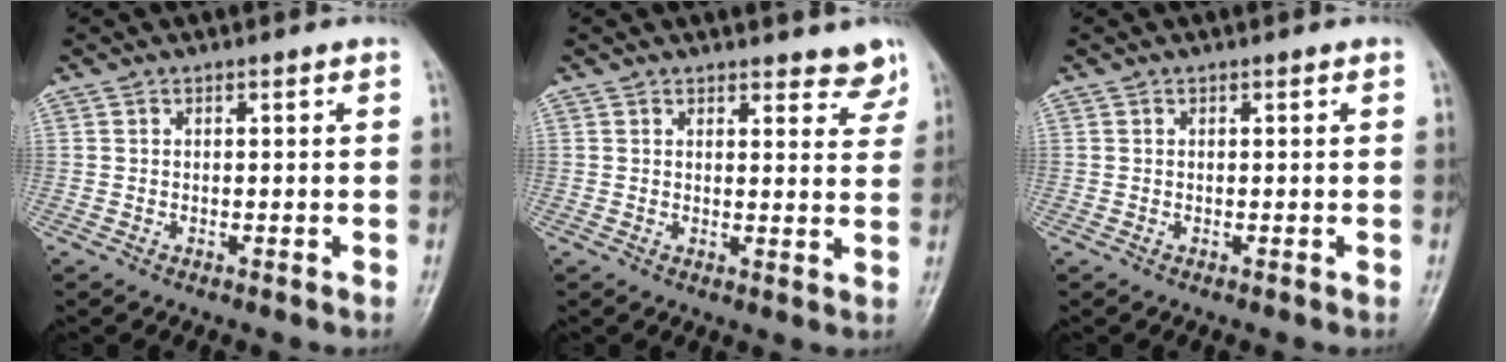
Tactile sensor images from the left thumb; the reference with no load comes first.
{"total": 5.3, "force": [4.7, 1.6, 1.9], "torque": [0.005, -0.029, 0.048]}
{"total": 0.0}